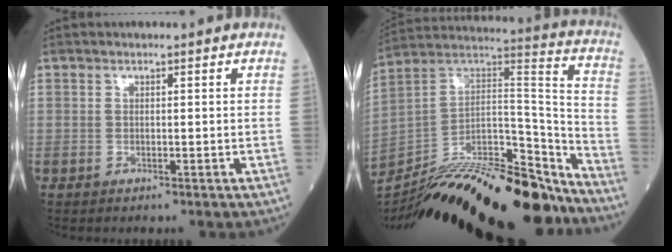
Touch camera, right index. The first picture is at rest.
{"total": 30.0, "force": [-25.1, 4.5, 15.7], "torque": [-0.247, -0.006, -0.401]}